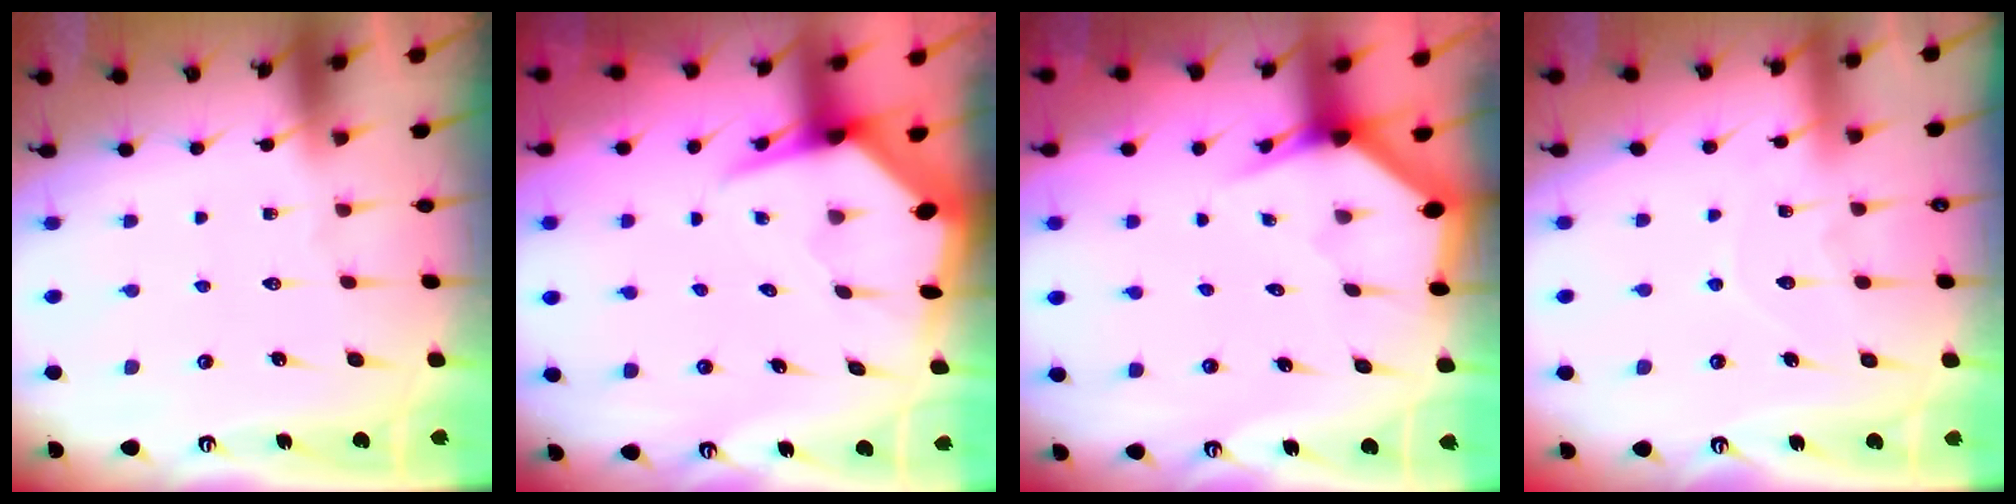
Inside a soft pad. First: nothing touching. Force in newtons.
{"total": 6.1, "press": 6.0, "slide": 0.8}
{"total": 2.6, "press": 2.6, "slide": 0.2}
{"total": 6.3, "press": 6.3, "slide": 0.4}